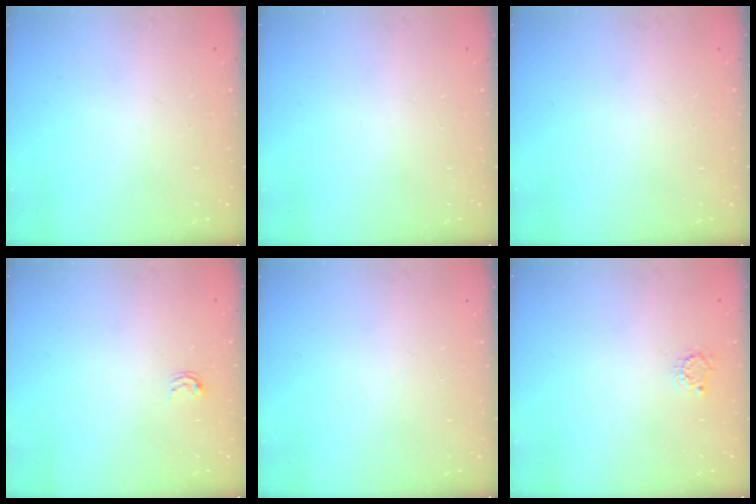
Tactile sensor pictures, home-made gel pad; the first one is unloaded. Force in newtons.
{"total": 0.0}
{"total": 0.0}
{"total": 2.9, "press": 2.8, "slide": 0.4}
{"total": 0.0}
{"total": 2.7, "press": 2.7, "slide": 0.4}